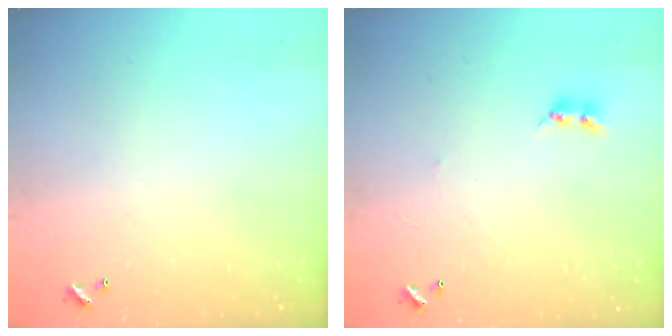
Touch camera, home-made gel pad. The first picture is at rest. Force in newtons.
{"total": 2.2, "press": 2.2, "slide": 0.4}